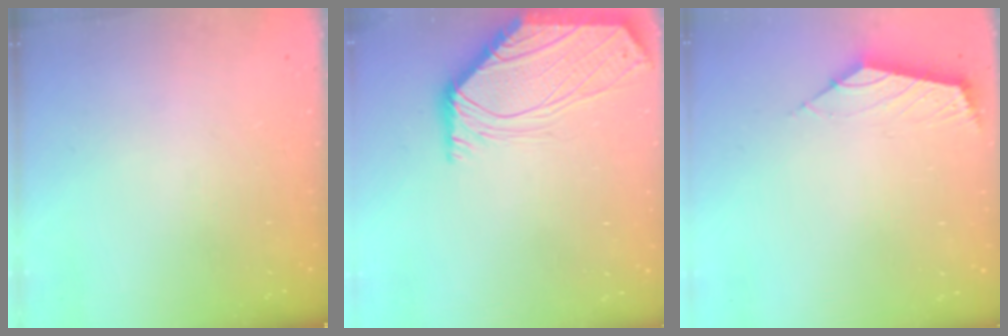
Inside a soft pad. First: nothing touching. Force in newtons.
{"total": 0.5, "press": 0.4, "slide": 0.3}
{"total": 2.4, "press": 2.4, "slide": 0.6}